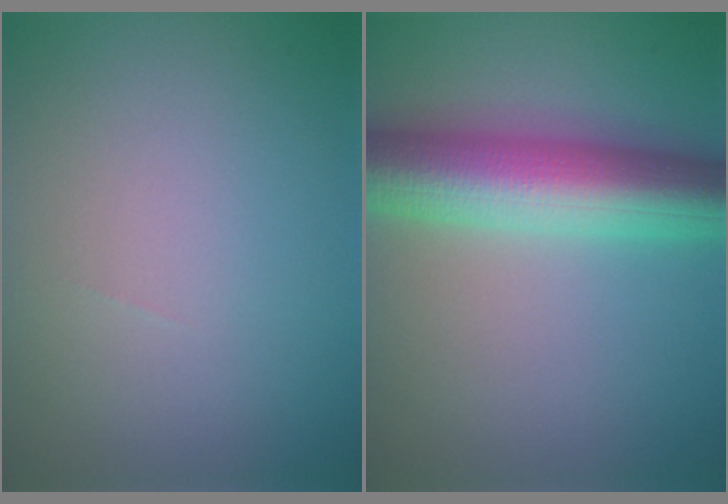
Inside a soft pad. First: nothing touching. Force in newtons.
{"total": 10.1, "press": 10.1, "slide": 0.2}